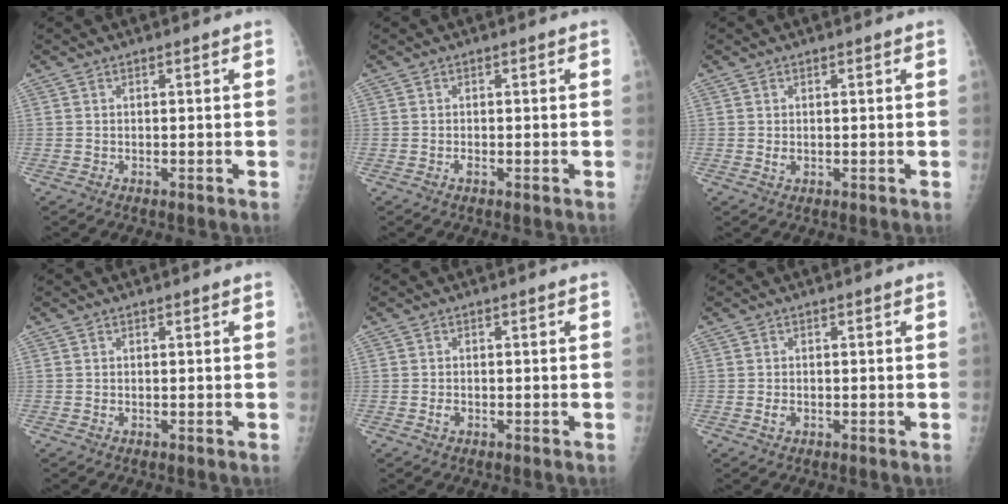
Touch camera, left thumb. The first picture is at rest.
{"total": 0.6, "force": [-0.1, 0.3, 0.5], "torque": [-0.007, -0.001, -0.002]}
{"total": 1.3, "force": [0.4, 0.8, 0.9], "torque": [-0.012, -0.004, 0.011]}
{"total": 0.6, "force": [0.3, 0.3, 0.4], "torque": [-0.005, -0.001, 0.006]}
{"total": 1.1, "force": [-0.2, 0.8, 0.7], "torque": [-0.011, -0.001, -0.003]}
{"total": 1.2, "force": [-0.1, 0.9, 0.8], "torque": [-0.012, -0.001, 0.000]}